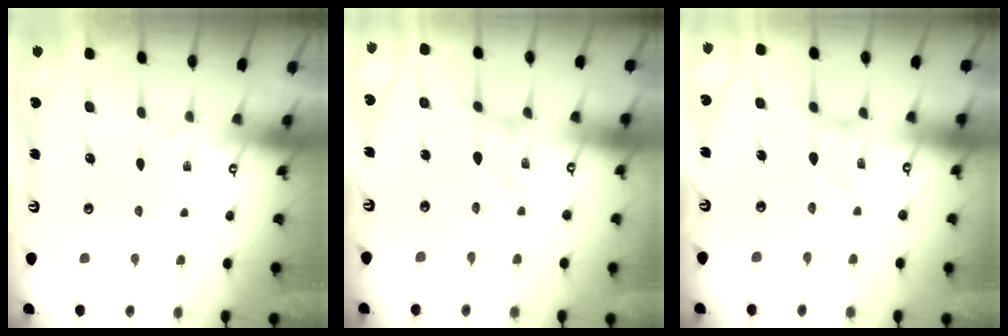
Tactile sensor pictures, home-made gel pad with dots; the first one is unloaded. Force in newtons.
{"total": 0.0}
{"total": 0.0}